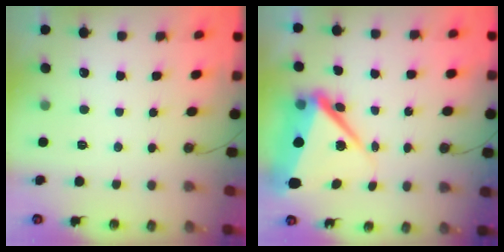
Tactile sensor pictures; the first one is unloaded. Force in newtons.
{"total": 11.7, "press": 10.3, "slide": 5.5}